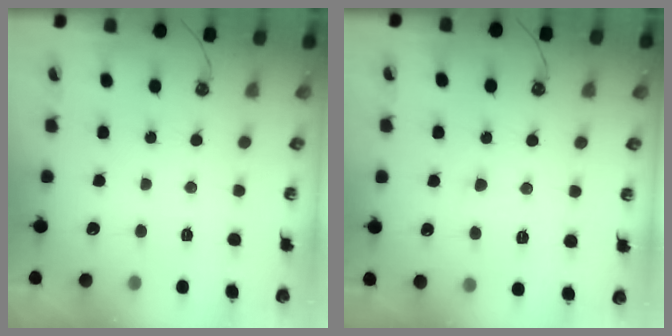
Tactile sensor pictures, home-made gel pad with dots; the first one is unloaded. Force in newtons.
{"total": 0.9, "press": 0.9, "slide": 0.2}